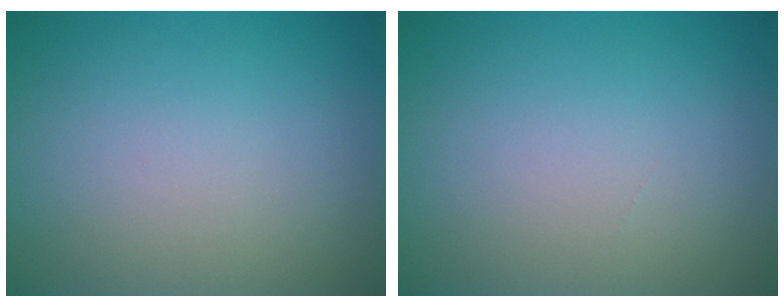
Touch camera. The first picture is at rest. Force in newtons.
{"total": 0.0}